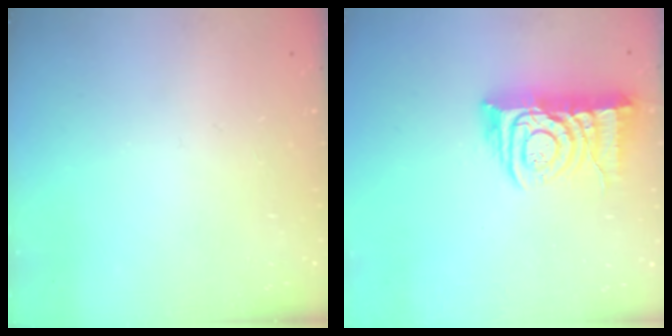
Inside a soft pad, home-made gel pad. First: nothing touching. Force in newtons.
{"total": 10.3, "press": 10.2, "slide": 1.1}